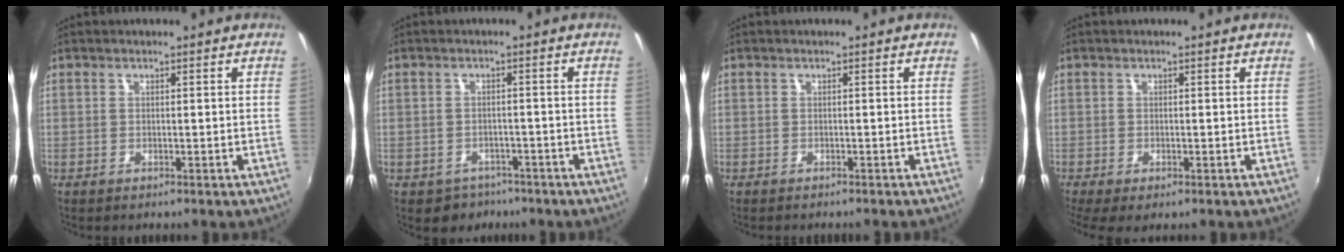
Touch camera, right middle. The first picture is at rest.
{"total": 4.8, "force": [-3.3, 3.5, 0.7], "torque": [-0.026, -0.001, -0.045]}
{"total": 1.4, "force": [-1.3, 0.1, 0.5], "torque": [-0.013, -0.010, -0.020]}
{"total": 3.9, "force": [-2.3, 1.2, 2.9], "torque": [-0.056, -0.021, -0.032]}